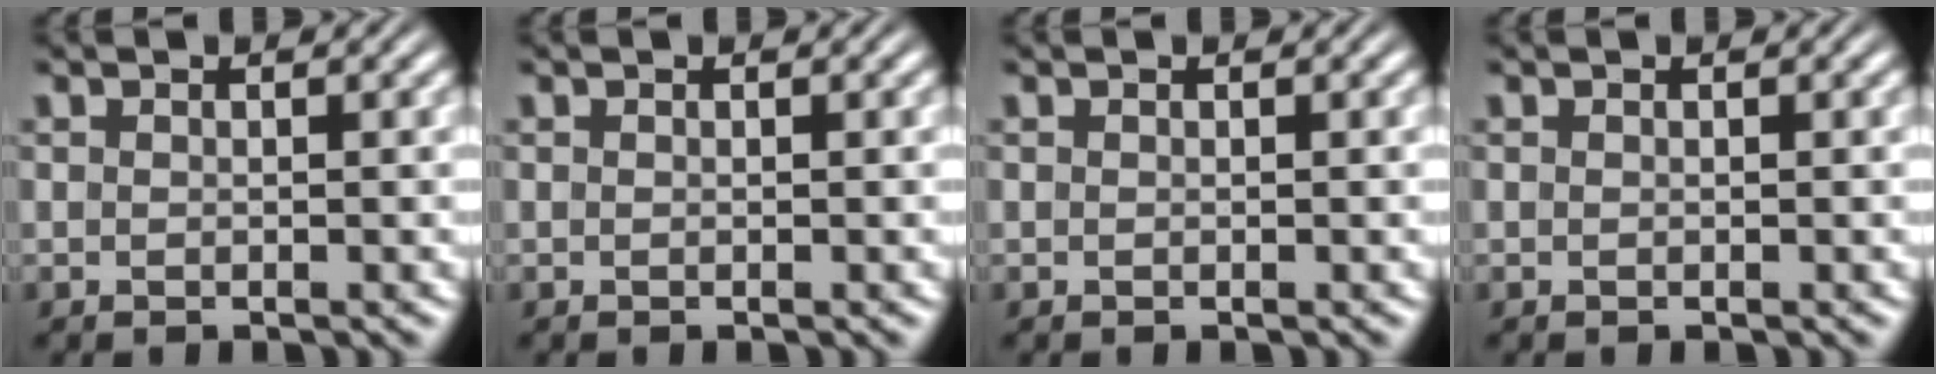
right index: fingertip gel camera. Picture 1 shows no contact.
{"total": 0.0}
{"total": 0.0}
{"total": 0.0}